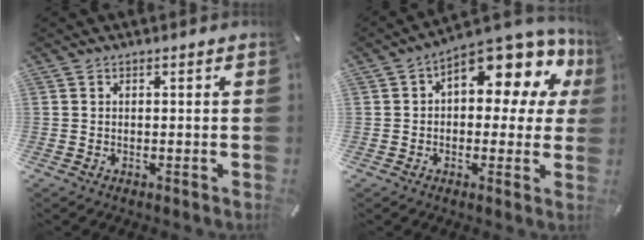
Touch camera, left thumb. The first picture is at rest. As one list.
[{"total": 12.8, "force": [6.8, 6.0, 9.0], "torque": [-0.118, -0.063, 0.111]}]